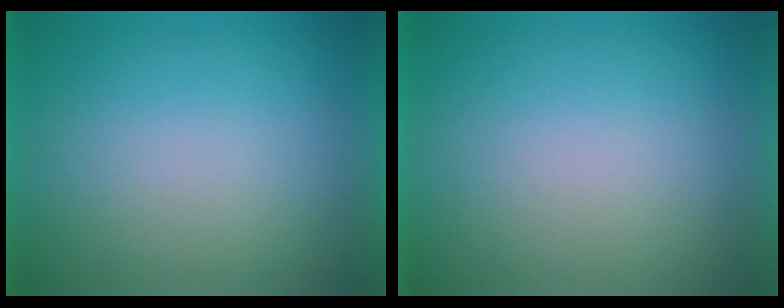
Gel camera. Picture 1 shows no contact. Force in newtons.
{"total": 1.3}